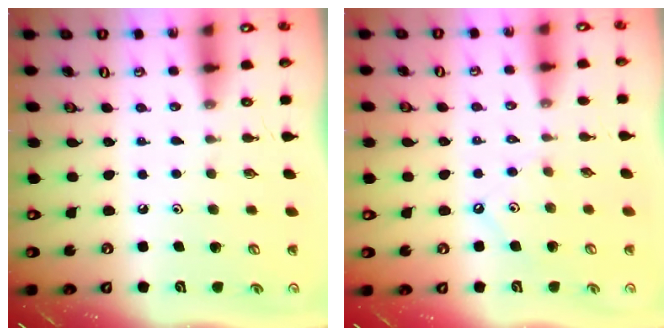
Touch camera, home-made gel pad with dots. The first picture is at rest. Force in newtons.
{"total": 1.9, "press": 1.9, "slide": 0.3}